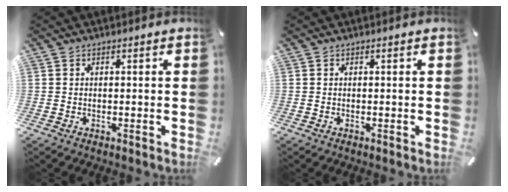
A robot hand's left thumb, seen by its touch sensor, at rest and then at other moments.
{"total": 0.0}